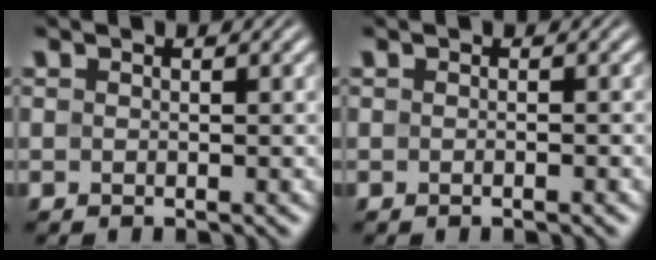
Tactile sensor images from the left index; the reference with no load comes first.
{"total": 0.8, "force": [-0.3, 0.2, 0.7], "torque": [-0.009, -0.001, -0.008]}